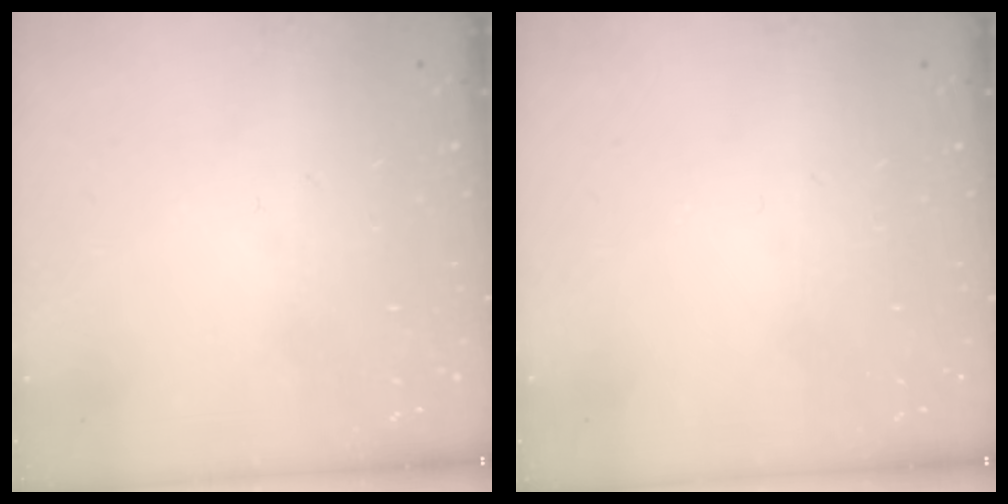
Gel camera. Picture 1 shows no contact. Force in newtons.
{"total": 0.0}